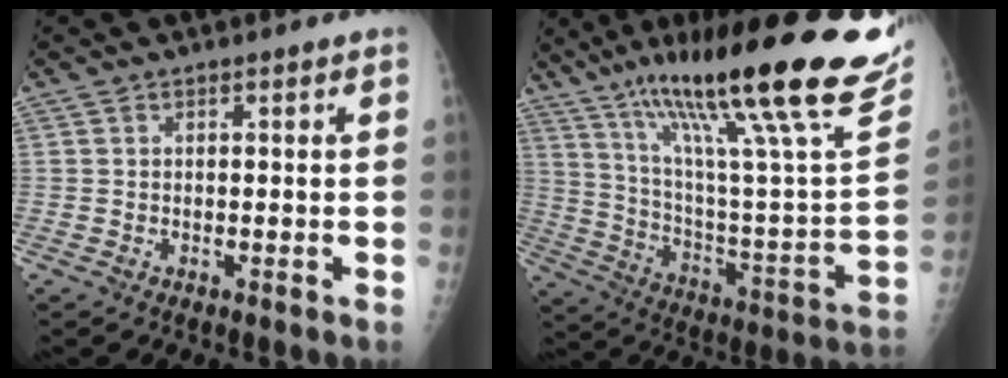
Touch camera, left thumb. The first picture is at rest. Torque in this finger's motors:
{"motor_torque": [0.46, 0.42, 1.64, -1.15, 0.23]}